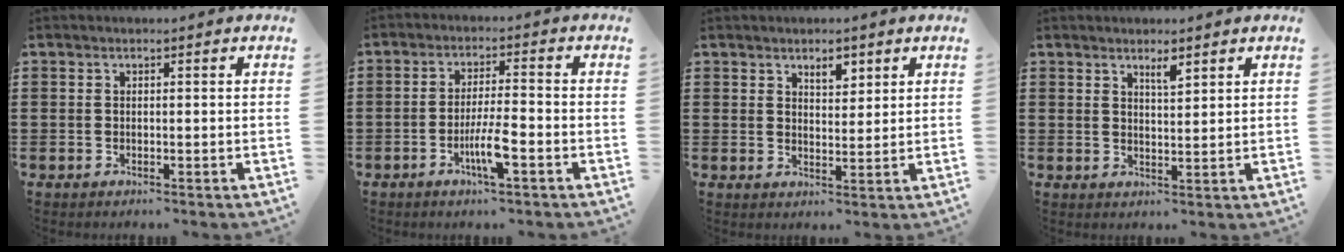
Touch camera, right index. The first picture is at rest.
{"total": 5.6, "force": [-2.5, 0.8, 4.9], "torque": [-0.101, -0.010, -0.048]}
{"total": 3.4, "force": [2.4, 1.7, 1.7], "torque": [-0.024, 0.000, 0.040]}
{"total": 2.6, "force": [2.0, 0.5, 1.5], "torque": [-0.025, 0.000, 0.033]}